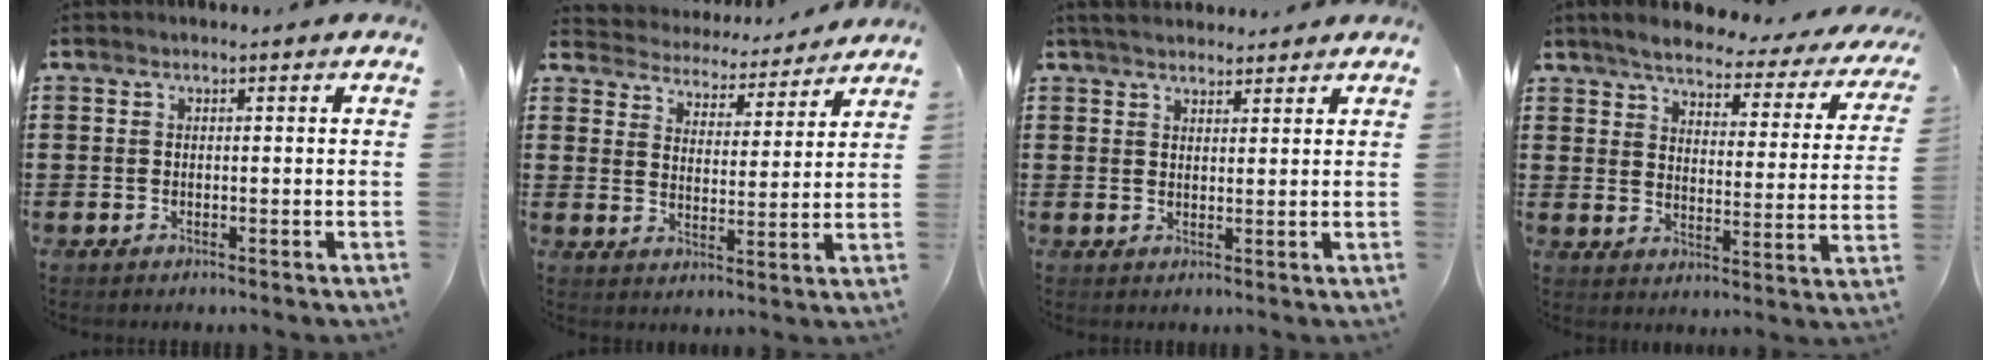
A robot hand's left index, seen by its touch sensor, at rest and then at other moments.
{"total": 4.3, "force": [4.3, 0.2, -0.3], "torque": [-0.023, -0.037, 0.069]}
{"total": 3.1, "force": [2.9, 0.8, 0.8], "torque": [-0.023, -0.001, 0.055]}
{"total": 4.6, "force": [4.2, 0.6, 1.7], "torque": [-0.055, -0.026, 0.066]}